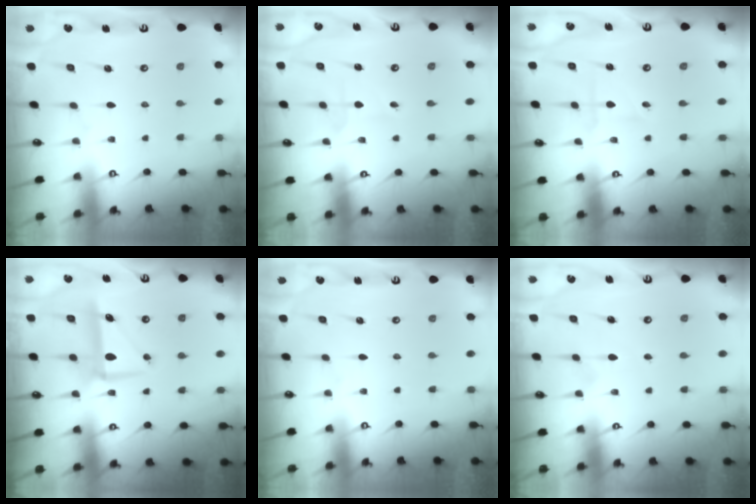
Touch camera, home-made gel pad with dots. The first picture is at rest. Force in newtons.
{"total": 1.9, "press": 1.9, "slide": 0.1}
{"total": 2.1, "press": 1.8, "slide": 1.1}
{"total": 8.0, "press": 7.9, "slide": 1.0}
{"total": 0.0}
{"total": 4.9, "press": 4.9, "slide": 0.6}